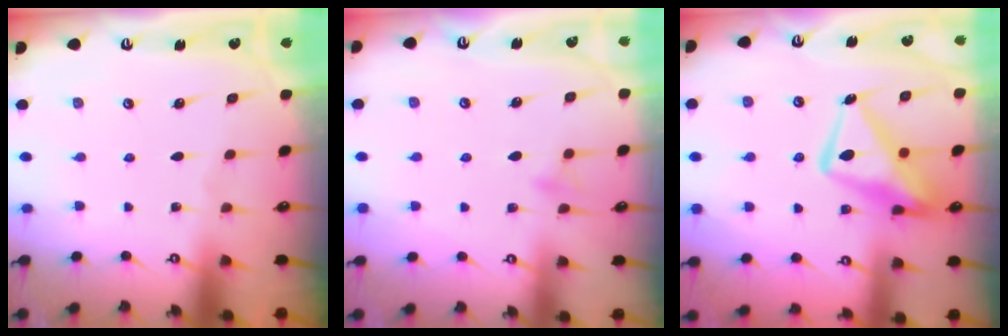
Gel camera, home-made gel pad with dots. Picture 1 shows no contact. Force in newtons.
{"total": 8.3, "press": 8.2, "slide": 0.9}
{"total": 15.2, "press": 15.1, "slide": 1.5}